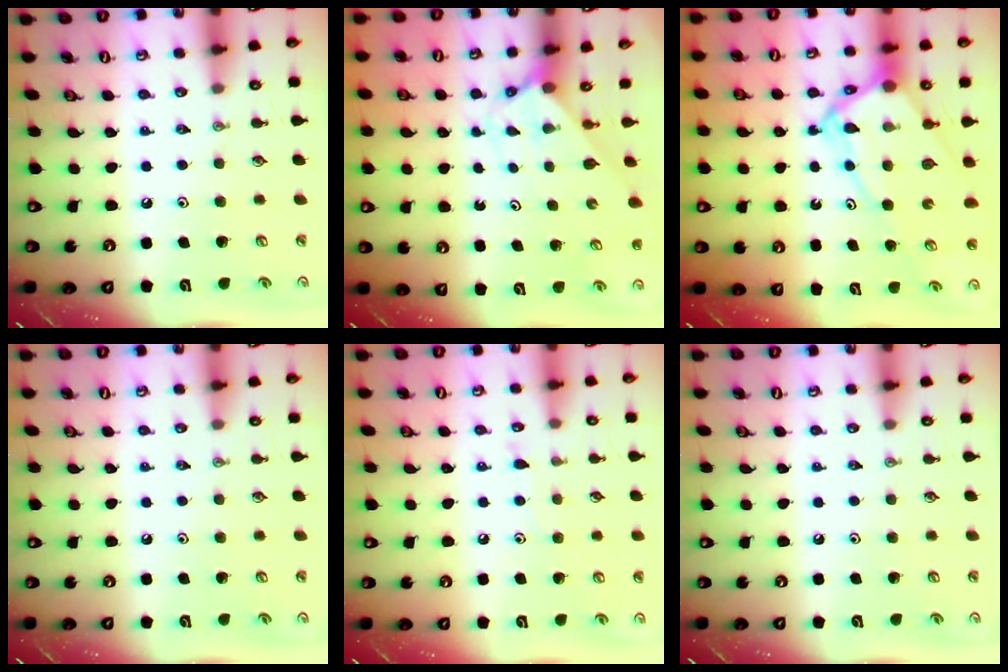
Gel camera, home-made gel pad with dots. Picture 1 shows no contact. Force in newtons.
{"total": 2.7, "press": 2.7, "slide": 0.2}
{"total": 12.4, "press": 12.3, "slide": 1.1}
{"total": 0.0}
{"total": 4.9, "press": 4.9, "slide": 0.6}
{"total": 0.0}